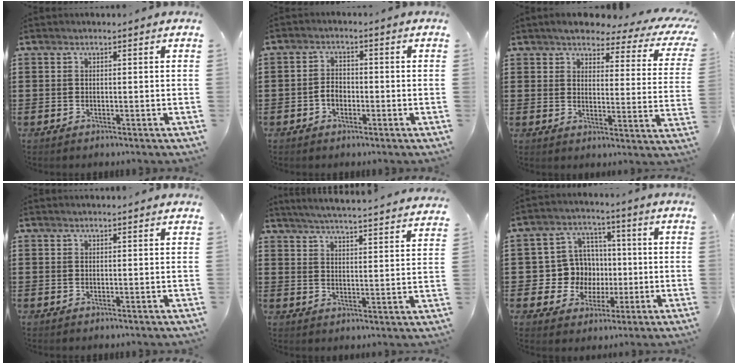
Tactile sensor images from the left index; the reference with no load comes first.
{"total": 2.6, "force": [-0.7, 1.8, 1.8], "torque": [-0.044, -0.001, -0.016]}
{"total": 4.5, "force": [3.9, 0.9, 2.1], "torque": [-0.055, -0.024, 0.060]}
{"total": 0.8, "force": [0.7, 0.0, 0.2], "torque": [-0.006, -0.002, 0.015]}
{"total": 4.9, "force": [4.7, -0.9, 0.9], "torque": [-0.040, -0.041, 0.078]}
{"total": 8.9, "force": [0.4, 8.6, 2.2], "torque": [-0.079, 0.012, 0.019]}